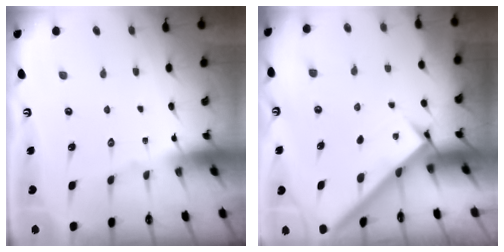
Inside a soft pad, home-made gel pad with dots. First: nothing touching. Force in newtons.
{"total": 2.9, "press": 2.8, "slide": 0.4}